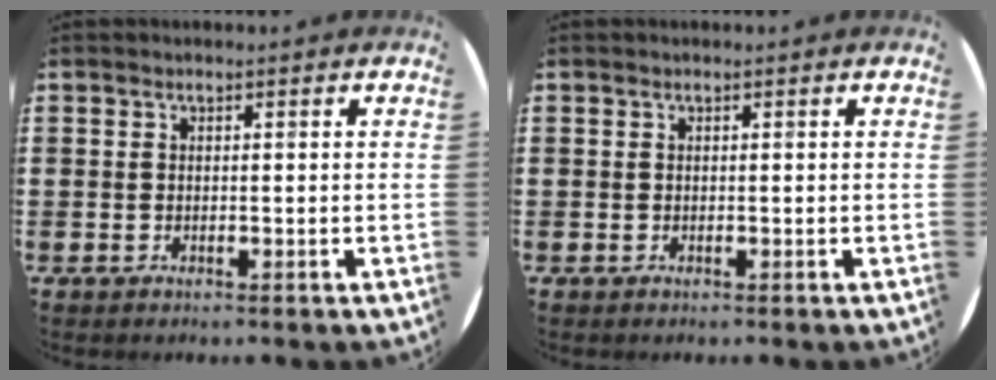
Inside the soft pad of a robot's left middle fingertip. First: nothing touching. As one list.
[{"total": 0.0}]